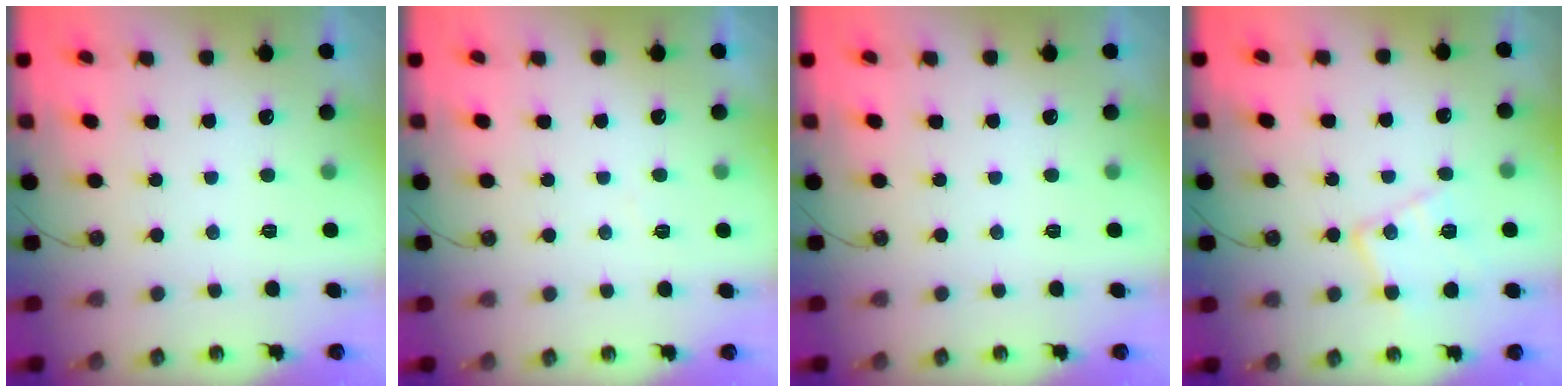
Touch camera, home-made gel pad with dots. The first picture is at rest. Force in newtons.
{"total": 3.5, "press": 3.4, "slide": 0.6}
{"total": 0.0}
{"total": 13.4, "press": 13.4, "slide": 1.0}